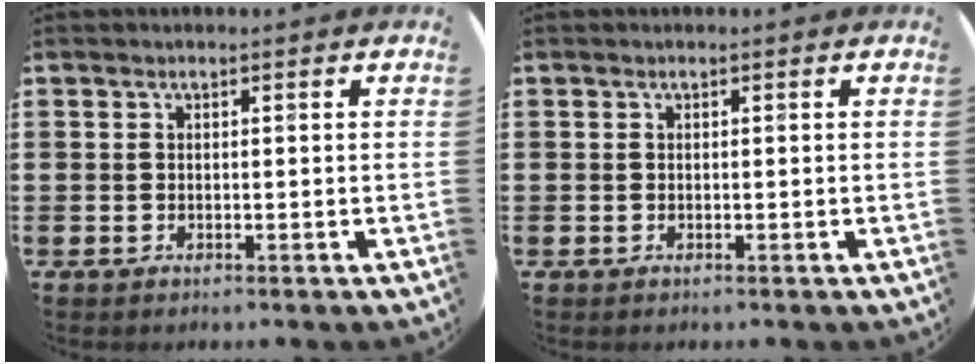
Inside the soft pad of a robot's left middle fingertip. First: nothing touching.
{"total": 0.0}